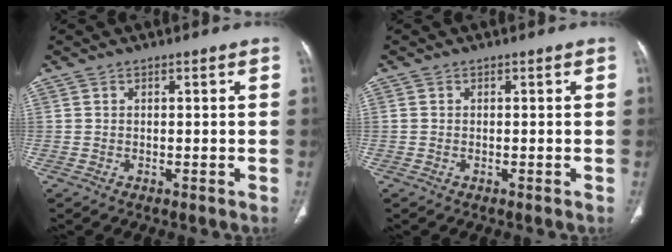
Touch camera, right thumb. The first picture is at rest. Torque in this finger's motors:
{"motor_torque": [0.35, 0.33, 1.04, -0.32, 0.30]}